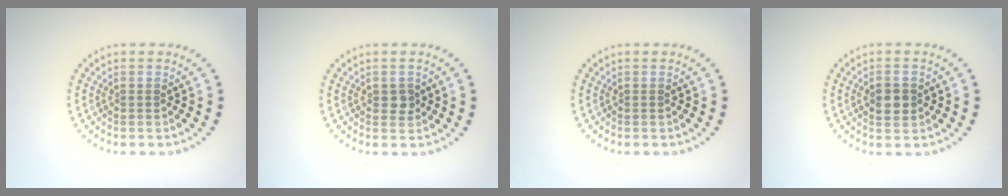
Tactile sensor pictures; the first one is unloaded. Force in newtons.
{"total": 1.2, "press": 1.2, "slide": 0.1}
{"total": 0.0}
{"total": 2.6, "press": 2.6, "slide": 0.0}